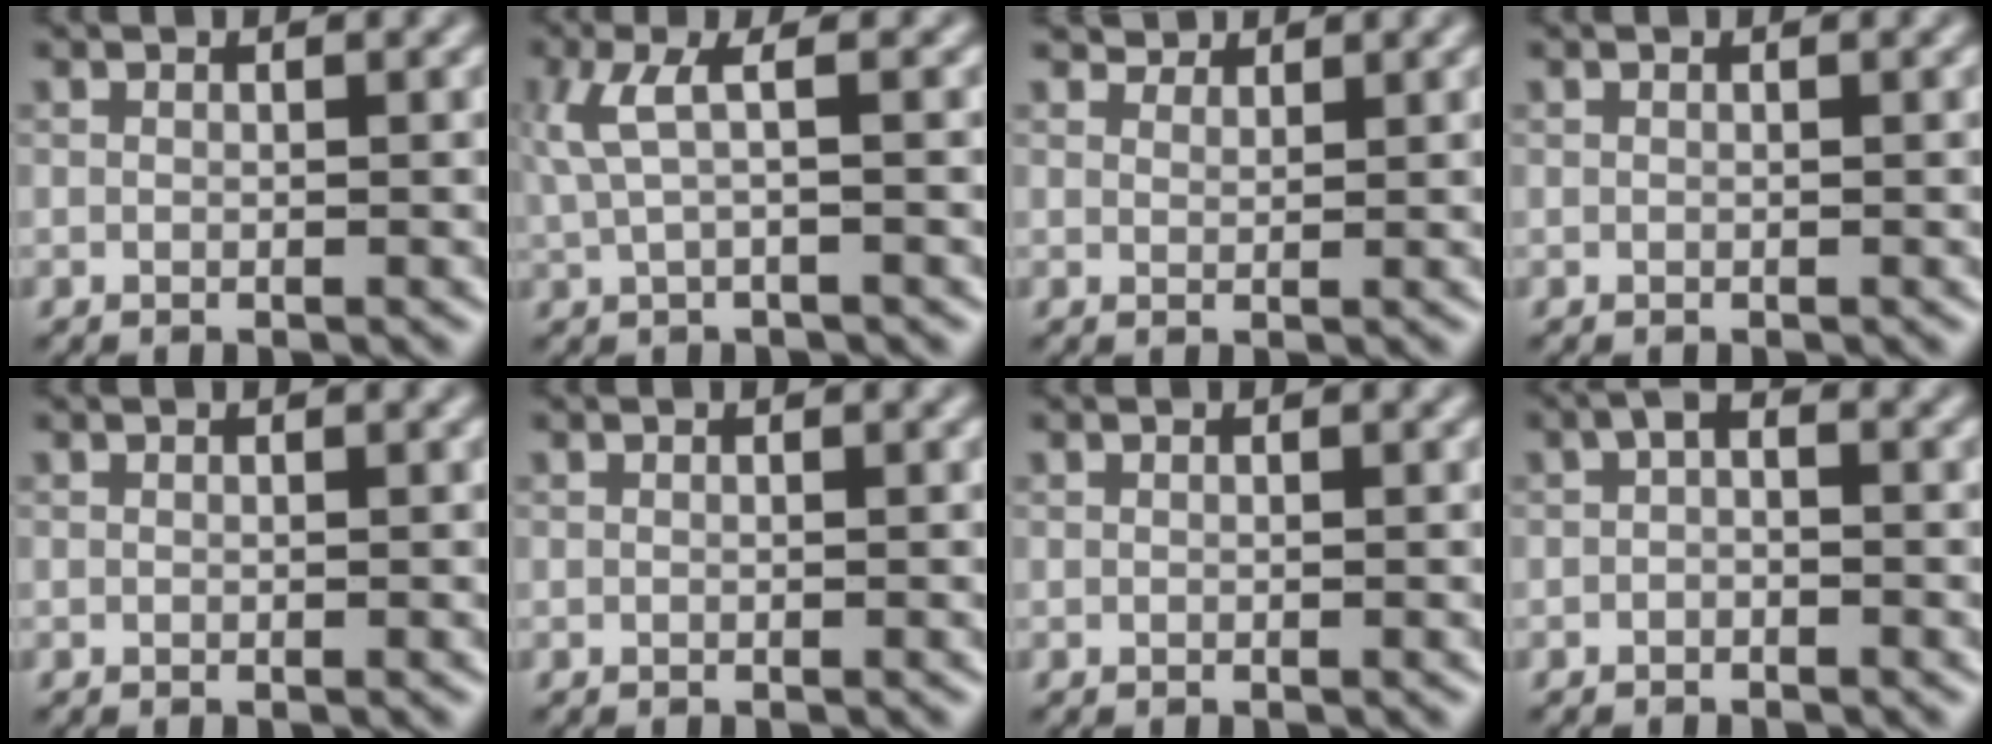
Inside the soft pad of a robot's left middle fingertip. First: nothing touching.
{"total": 3.0, "force": [0.6, 0.7, 2.8], "torque": [-0.068, 0.007, 0.012]}
{"total": 2.3, "force": [2.1, 0.9, 0.4], "torque": [-0.014, -0.010, 0.040]}
{"total": 0.0}
{"total": 0.0}
{"total": 0.0}
{"total": 0.0}
{"total": 1.0, "force": [-0.4, 0.5, 0.8], "torque": [-0.017, 0.003, -0.010]}